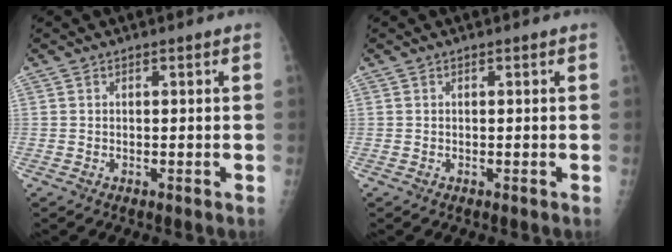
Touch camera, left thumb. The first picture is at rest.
{"total": 0.0}